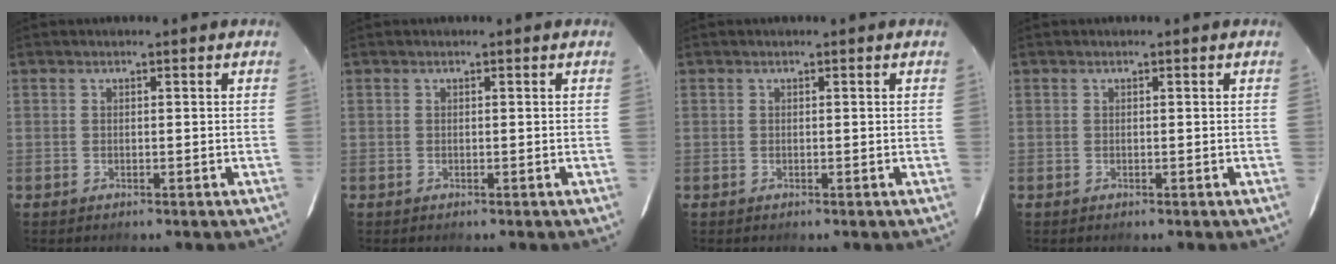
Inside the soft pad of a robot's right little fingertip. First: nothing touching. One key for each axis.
{"total": 0.0}
{"total": 0.0}
{"total": 0.0}